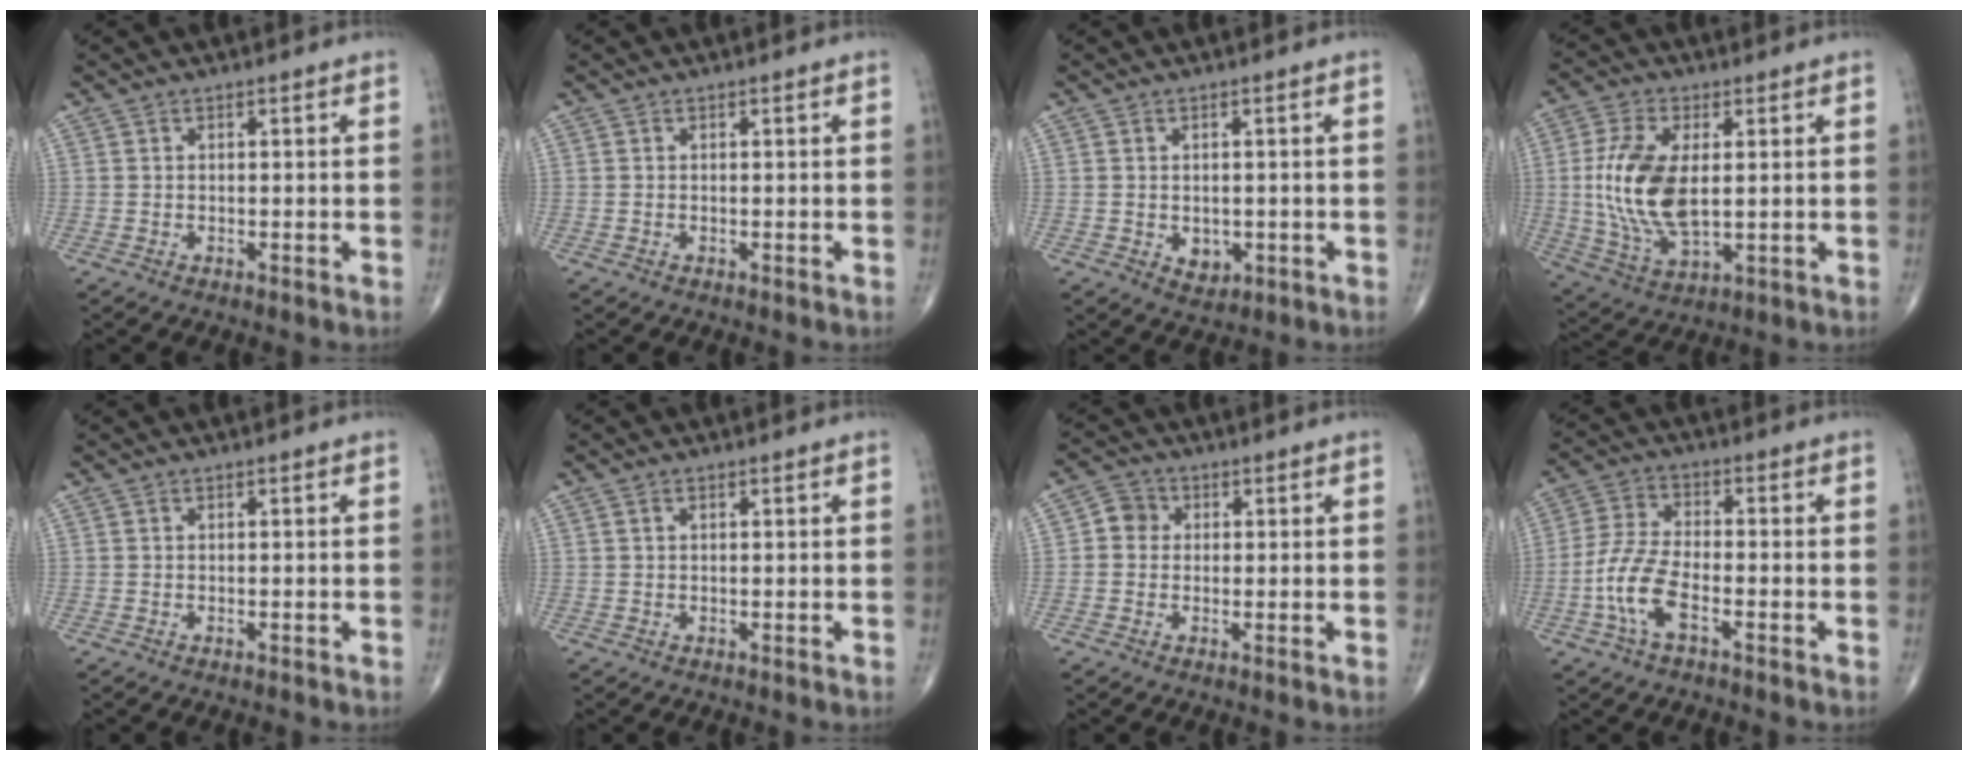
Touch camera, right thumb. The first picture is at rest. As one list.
[{"total": 0.0}, {"total": 3.5, "force": [-0.6, 2.6, 2.2], "torque": [-0.018, -0.002, 0.000]}, {"total": 14.9, "force": [1.1, 7.6, 12.8], "torque": [-0.263, -0.009, 0.028]}, {"total": 0.0}, {"total": 0.8, "force": [0.3, 0.5, 0.5], "torque": [-0.012, 0.004, 0.005]}, {"total": 4.0, "force": [0.3, 3.7, 1.4], "torque": [-0.005, 0.007, -0.004]}, {"total": 9.0, "force": [-3.5, 3.8, 7.4], "torque": [-0.169, 0.022, -0.070]}]